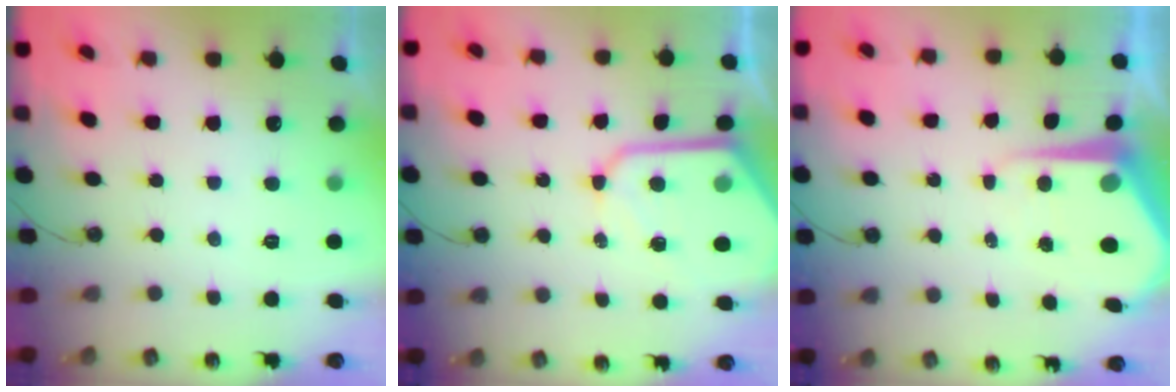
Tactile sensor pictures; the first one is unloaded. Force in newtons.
{"total": 11.0, "press": 11.0, "slide": 1.0}
{"total": 8.2, "press": 8.1, "slide": 0.6}